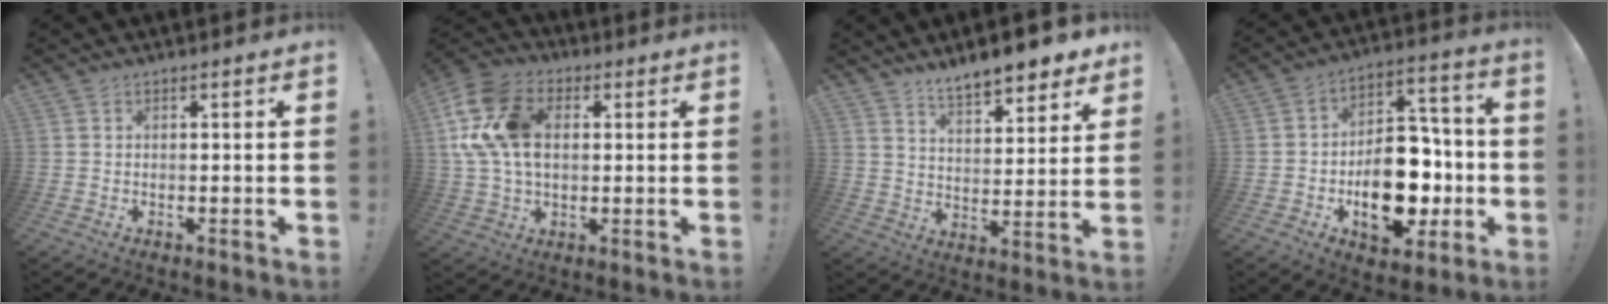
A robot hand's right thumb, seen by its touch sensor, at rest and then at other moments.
{"total": 18.1, "force": [3.7, 12.5, 12.5], "torque": [-0.239, 0.001, 0.071]}
{"total": 9.8, "force": [8.5, 2.1, 4.4], "torque": [-0.072, -0.066, 0.149]}
{"total": 19.9, "force": [-6.1, 12.7, 14.0], "torque": [-0.189, 0.038, -0.085]}